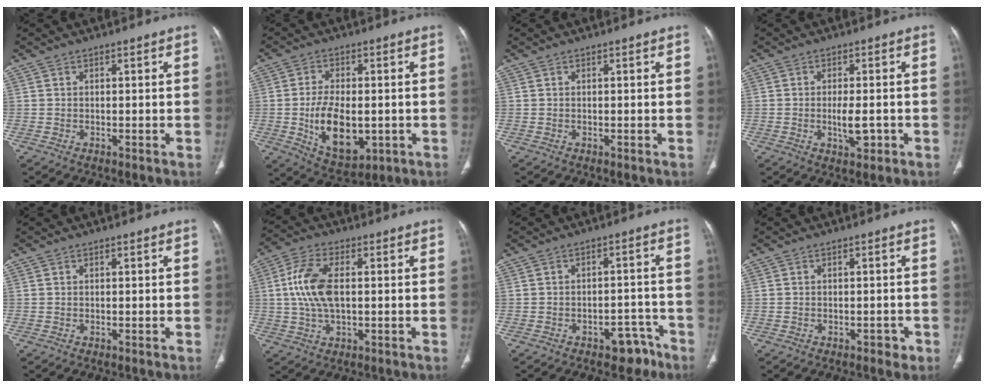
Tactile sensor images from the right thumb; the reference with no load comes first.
{"total": 12.4, "force": [-2.0, 6.9, 10.1], "torque": [-0.161, -0.006, -0.019]}
{"total": 0.0}
{"total": 4.4, "force": [-1.1, 1.8, 3.9], "torque": [-0.062, -0.001, -0.017]}
{"total": 0.0}
{"total": 10.0, "force": [0.8, 5.1, 8.6], "torque": [-0.186, 0.009, 0.015]}
{"total": 5.8, "force": [-4.0, 3.5, 2.3], "torque": [-0.005, 0.044, -0.051]}
{"total": 1.8, "force": [-1.0, 1.1, 0.9], "torque": [-0.005, 0.005, -0.013]}